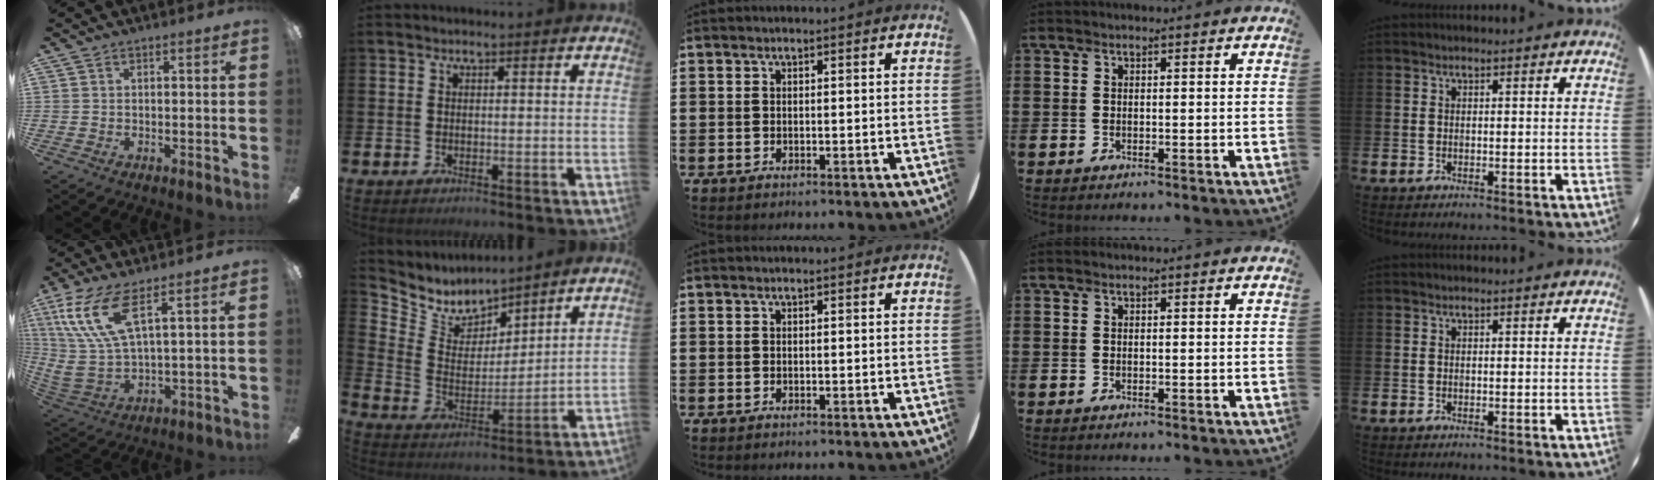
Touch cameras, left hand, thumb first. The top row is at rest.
{"thumb": {"total": 15.2, "force": [8.3, 4.5, 11.9], "torque": [-0.269, -0.028, 0.146]}, "index": {"total": 6.7, "force": [6.2, 2.6, 0.2], "torque": [-0.049, -0.051, 0.112]}}